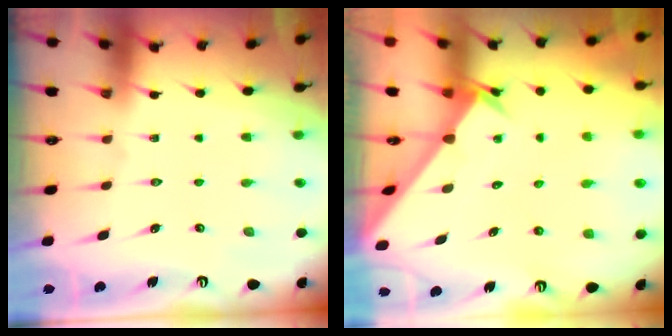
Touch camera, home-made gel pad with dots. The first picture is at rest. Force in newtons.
{"total": 2.8, "press": 2.8, "slide": 0.2}